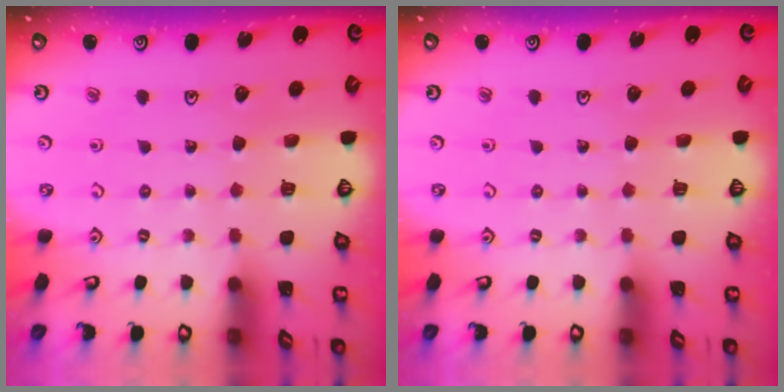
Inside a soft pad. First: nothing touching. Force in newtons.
{"total": 0.0}